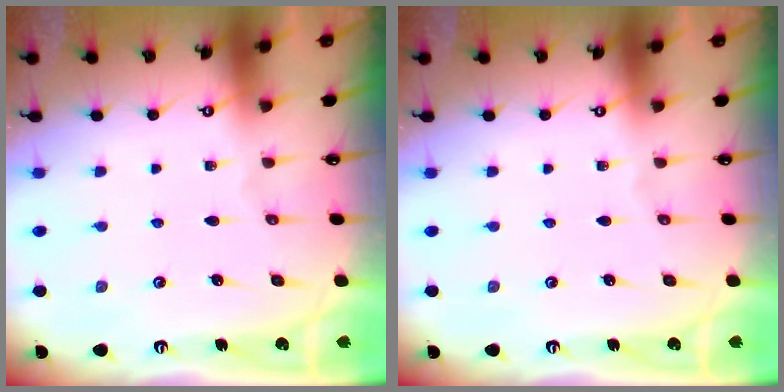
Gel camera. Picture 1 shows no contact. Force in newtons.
{"total": 0.0}